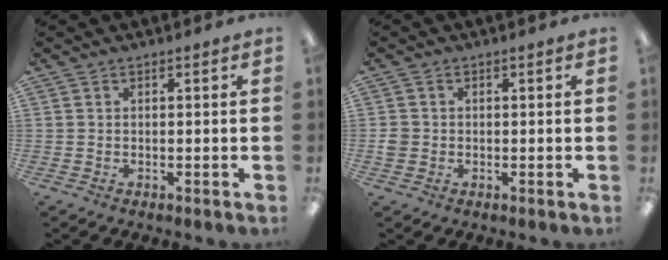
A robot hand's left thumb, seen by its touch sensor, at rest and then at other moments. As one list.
[{"total": 2.3, "force": [-0.4, 2.1, 0.7], "torque": [-0.011, 0.003, -0.008]}]